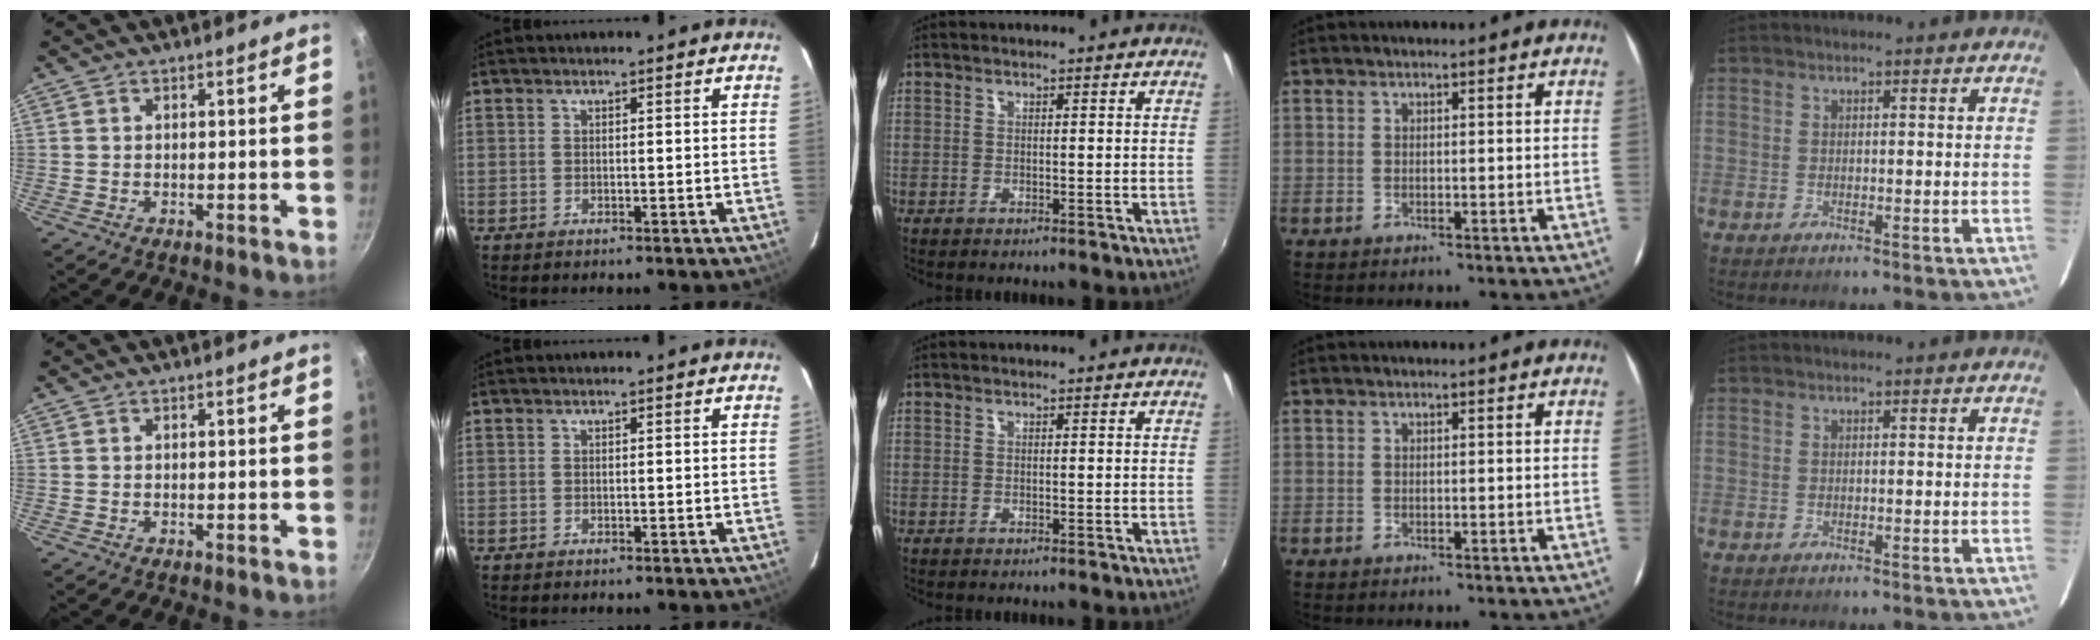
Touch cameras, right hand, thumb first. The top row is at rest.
{}